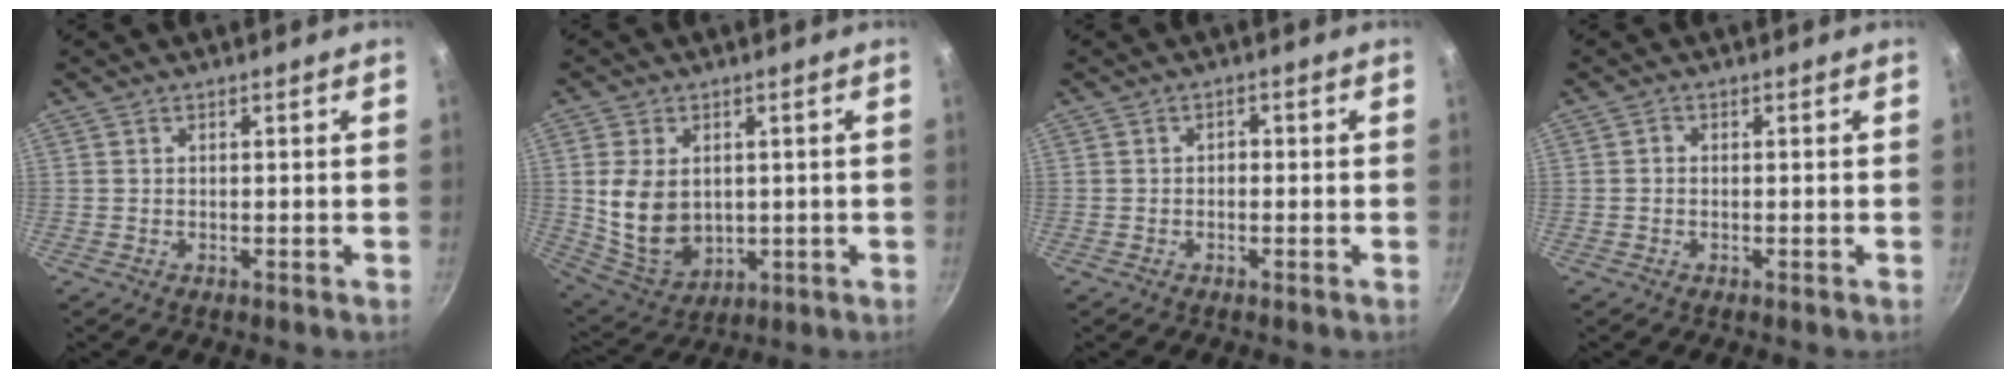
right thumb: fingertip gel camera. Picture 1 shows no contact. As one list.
[{"total": 11.6, "force": [1.0, 8.4, 7.9], "torque": [-0.136, -0.017, 0.043]}, {"total": 1.2, "force": [-0.3, 0.9, 0.7], "torque": [-0.010, 0.006, -0.006]}, {"total": 0.6, "force": [-0.3, 0.5, 0.3], "torque": [-0.005, 0.003, -0.005]}]